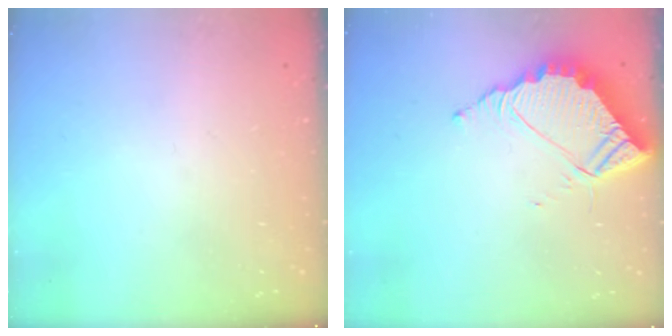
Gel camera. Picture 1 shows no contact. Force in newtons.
{"total": 8.3, "press": 8.3, "slide": 0.5}